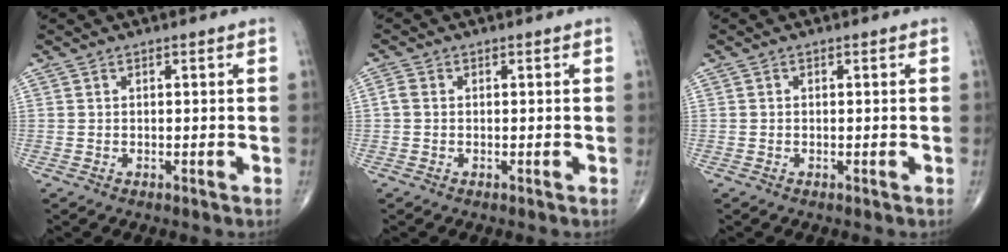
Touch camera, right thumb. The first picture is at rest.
{"total": 1.5, "force": [-0.1, 1.2, 1.0], "torque": [-0.021, 0.002, -0.004]}
{"total": 0.0}